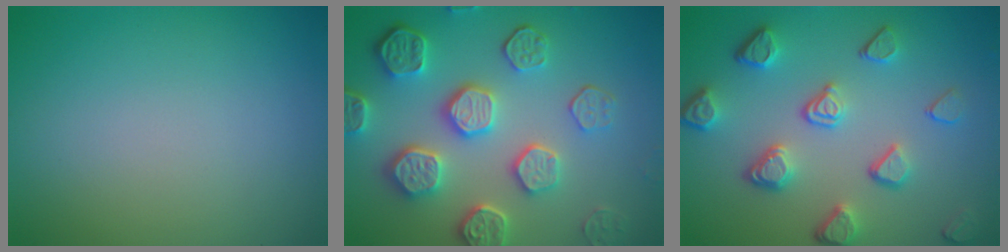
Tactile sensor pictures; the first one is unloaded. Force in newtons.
{"total": 6.7, "press": 5.5, "slide": 3.8}
{"total": 5.0, "press": 3.7, "slide": 3.3}